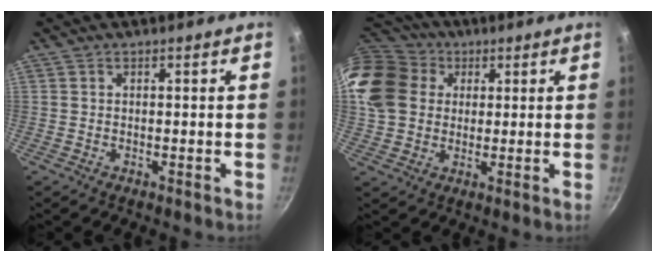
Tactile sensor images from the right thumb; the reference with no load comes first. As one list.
[{"total": 16.4, "force": [5.0, 13.1, 8.6], "torque": [-0.157, 0.016, 0.084]}]